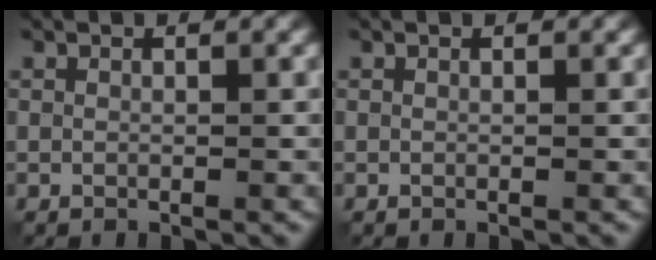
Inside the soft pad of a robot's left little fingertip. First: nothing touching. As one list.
[{"total": 0.0}]